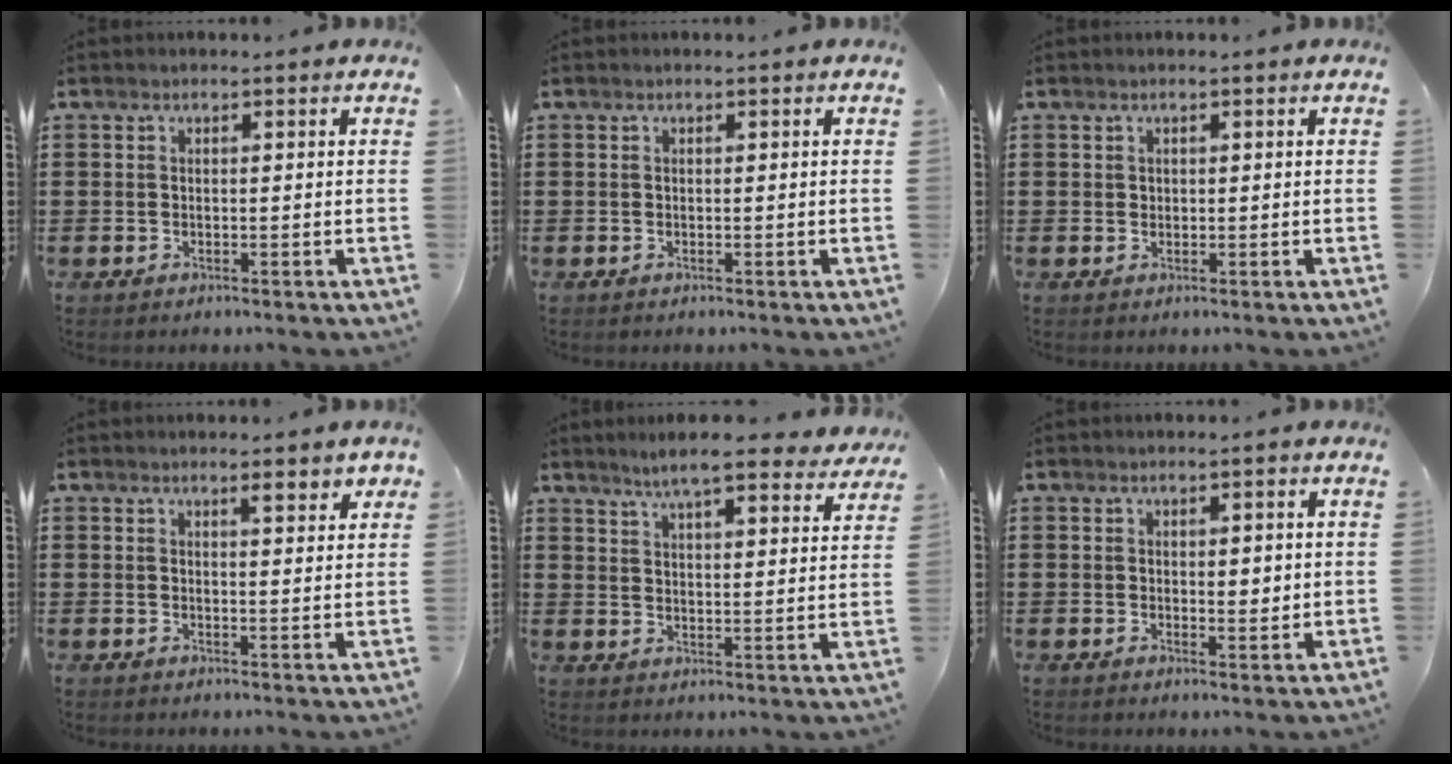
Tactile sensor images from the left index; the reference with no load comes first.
{"total": 0.0}
{"total": 0.6, "force": [0.3, 0.5, 0.2], "torque": [-0.005, 0.003, 0.005]}
{"total": 2.8, "force": [2.2, 0.5, 1.7], "torque": [-0.022, -0.004, 0.035]}
{"total": 7.2, "force": [6.3, 0.6, 3.4], "torque": [-0.078, -0.021, 0.109]}
{"total": 2.2, "force": [0.8, 1.2, 1.8], "torque": [-0.019, -0.001, 0.007]}